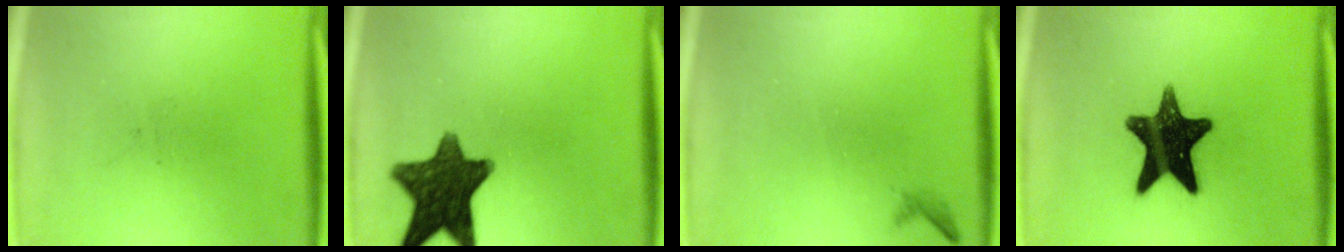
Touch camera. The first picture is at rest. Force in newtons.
{"total": 13.3}
{"total": 0.6}
{"total": 15.5}